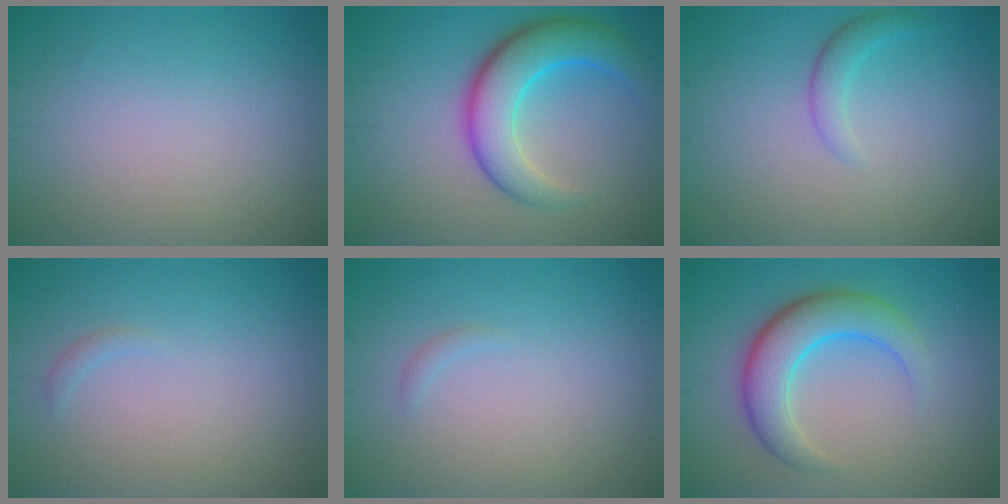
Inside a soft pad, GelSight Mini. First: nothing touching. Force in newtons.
{"total": 6.6, "press": 6.6, "slide": 0.3}
{"total": 1.7, "press": 1.7, "slide": 0.1}
{"total": 0.6, "press": 0.6, "slide": 0.1}
{"total": 0.5, "press": 0.5, "slide": 0.1}
{"total": 5.6, "press": 5.6, "slide": 0.1}